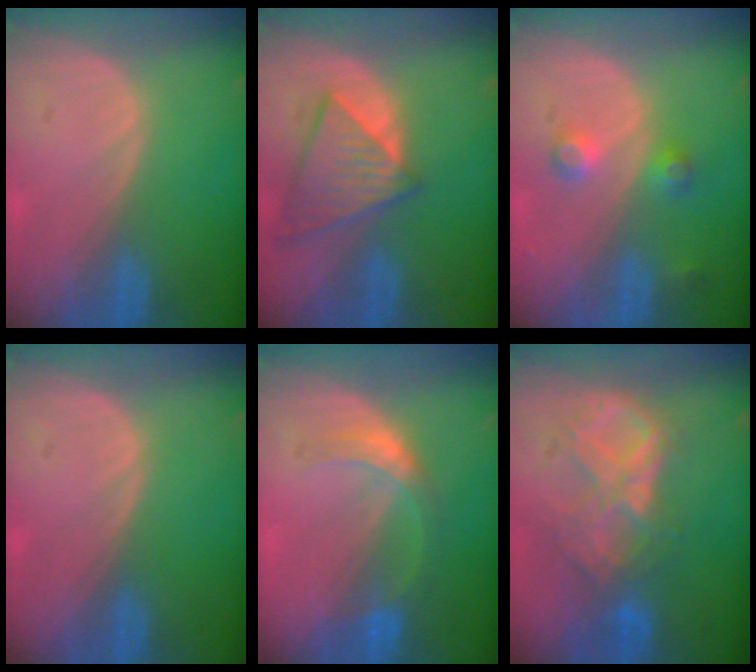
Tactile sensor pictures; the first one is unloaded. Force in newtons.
{"total": 8.0, "press": 7.2, "slide": 3.5}
{"total": 3.5, "press": 3.4, "slide": 0.7}
{"total": 0.0}
{"total": 5.2, "press": 4.8, "slide": 1.9}
{"total": 8.8, "press": 7.7, "slide": 4.2}